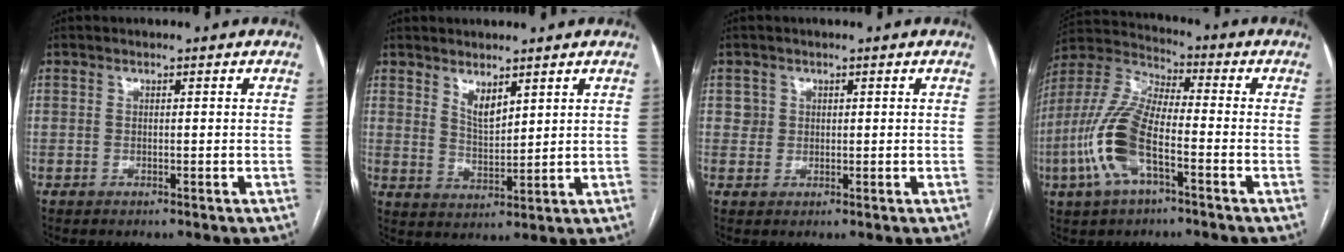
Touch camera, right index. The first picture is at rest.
{"total": 3.9, "force": [2.8, 1.3, 2.5], "torque": [-0.049, -0.012, 0.058]}
{"total": 1.3, "force": [0.4, 1.2, 0.0], "torque": [0.011, 0.003, 0.003]}
{"total": 13.6, "force": [-4.5, 4.7, 11.9], "torque": [-0.276, 0.003, -0.090]}